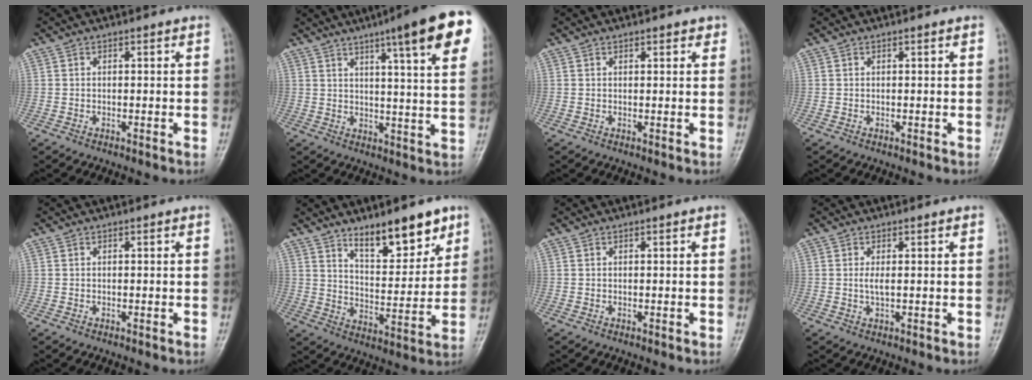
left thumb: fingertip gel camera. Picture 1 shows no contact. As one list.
[{"total": 17.4, "force": [9.3, 2.1, 14.5], "torque": [-0.178, -0.027, 0.114]}, {"total": 1.5, "force": [1.1, 0.7, 0.8], "torque": [-0.003, -0.004, 0.010]}, {"total": 0.0}, {"total": 0.0}, {"total": 12.8, "force": [8.7, 4.8, 8.1], "torque": [-0.086, -0.059, 0.142]}, {"total": 0.0}, {"total": 1.8, "force": [0.3, 0.4, 1.7], "torque": [-0.039, -0.001, 0.008]}]